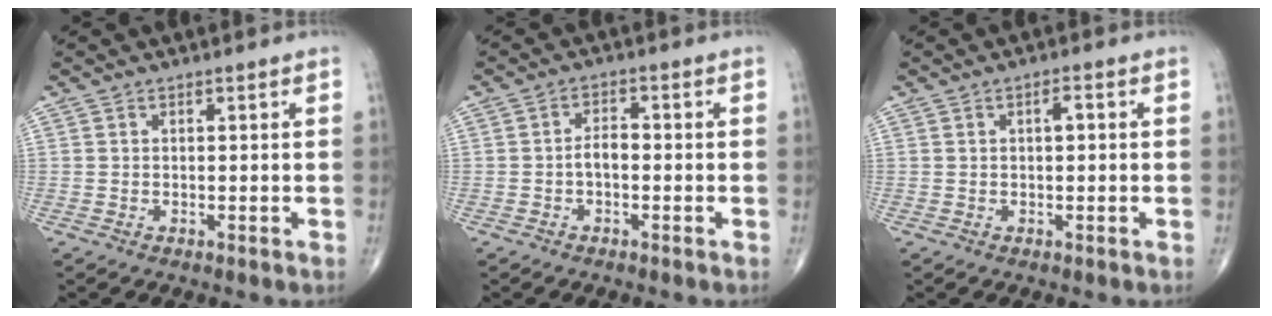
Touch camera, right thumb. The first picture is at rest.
{"total": 2.9, "force": [-0.8, 1.5, 2.3], "torque": [-0.035, 0.014, -0.017]}
{"total": 2.1, "force": [0.4, 0.8, 1.9], "torque": [-0.029, 0.002, 0.003]}